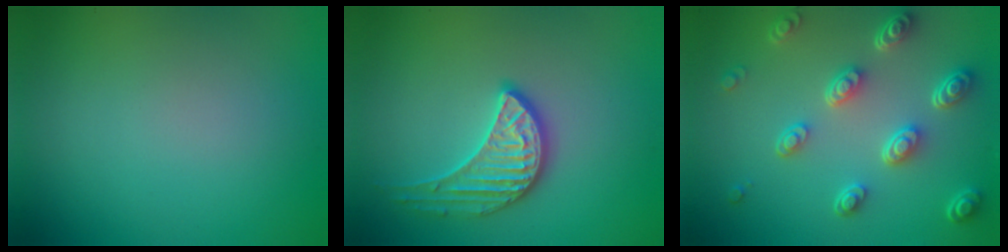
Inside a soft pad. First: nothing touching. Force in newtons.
{"total": 3.3, "press": 3.2, "slide": 0.9}
{"total": 5.1, "press": 3.8, "slide": 3.5}